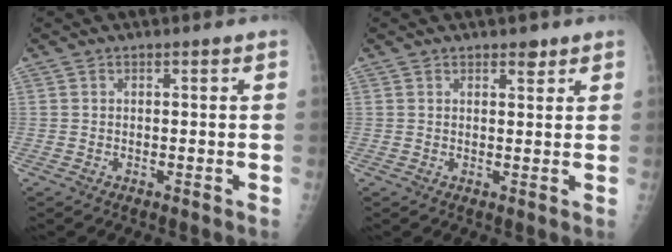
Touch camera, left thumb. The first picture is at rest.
{"total": 2.0, "force": [1.5, 1.0, 0.9], "torque": [-0.001, -0.009, 0.019]}